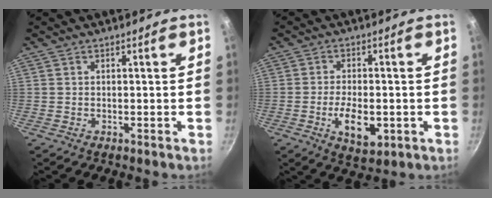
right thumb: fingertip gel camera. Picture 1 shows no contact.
{"total": 8.0, "force": [-2.1, 4.1, 6.6], "torque": [-0.105, 0.002, -0.027]}